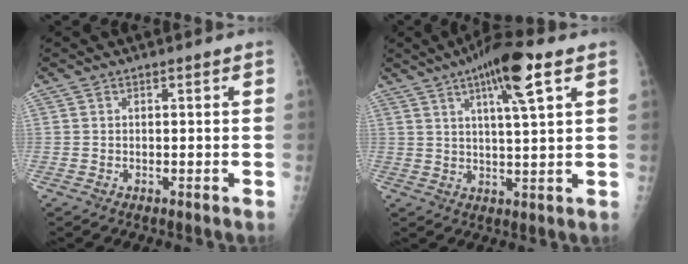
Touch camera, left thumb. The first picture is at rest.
{"total": 11.2, "force": [5.5, 1.8, 9.6], "torque": [-0.153, -0.011, 0.089]}